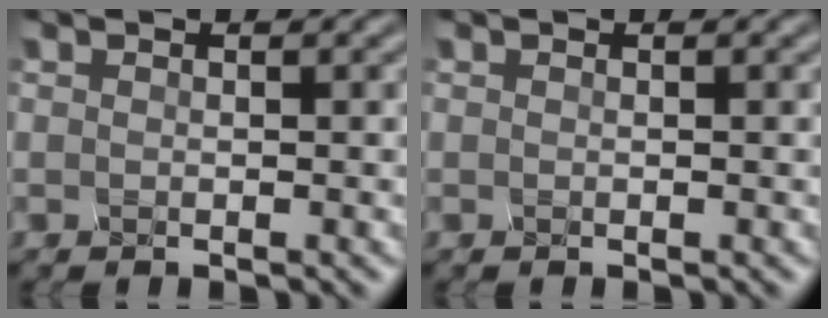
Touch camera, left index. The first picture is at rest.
{"total": 0.0}